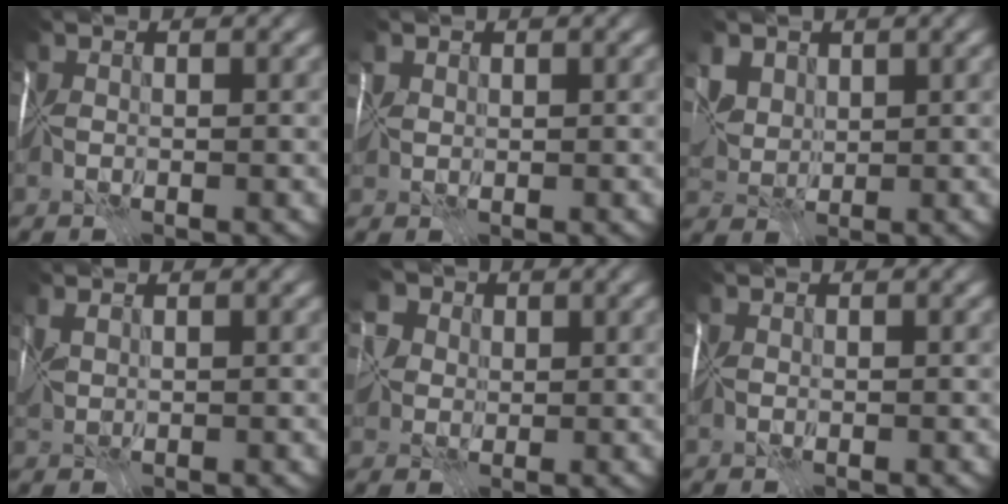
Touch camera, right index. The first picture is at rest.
{"total": 1.2, "force": [1.0, 0.7, 0.3], "torque": [-0.013, 0.004, 0.020]}
{"total": 3.4, "force": [2.3, 2.1, 1.5], "torque": [-0.047, 0.004, 0.051]}
{"total": 0.9, "force": [0.8, -0.1, 0.3], "torque": [-0.005, -0.001, 0.024]}
{"total": 5.2, "force": [2.2, 4.1, 2.3], "torque": [-0.035, 0.017, 0.022]}
{"total": 0.0}